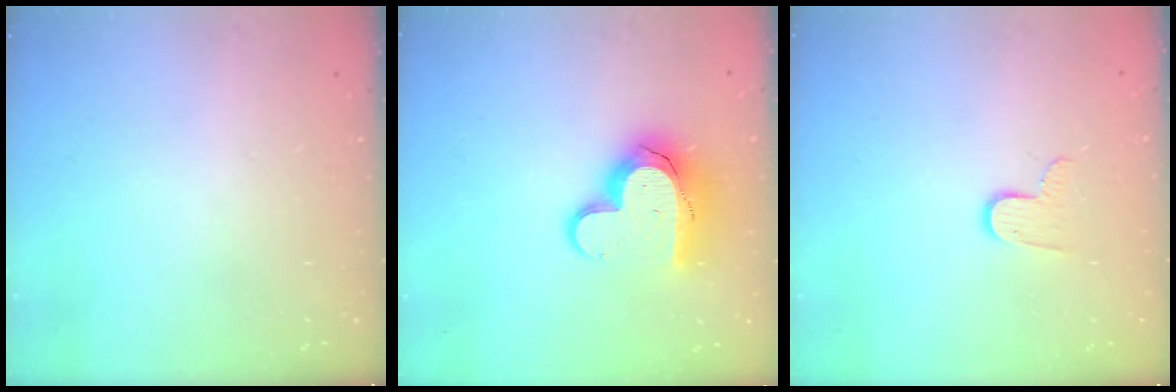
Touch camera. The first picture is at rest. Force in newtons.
{"total": 14.1, "press": 14.0, "slide": 1.2}
{"total": 7.6, "press": 7.6, "slide": 0.6}